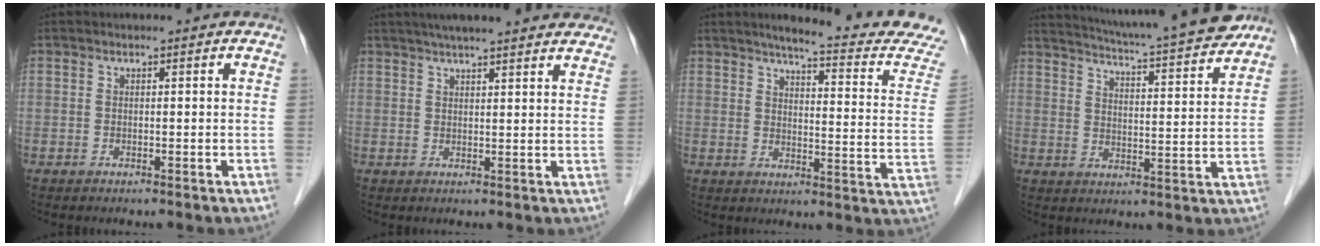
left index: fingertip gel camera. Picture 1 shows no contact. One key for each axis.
{"total": 19.1, "fx": 16.6, "fy": 1.9, "fz": 9.3, "tx": -0.134, "ty": 0.031, "tz": 0.205}
{"total": 17.2, "fx": 16.0, "fy": -0.8, "fz": 6.2, "tx": -0.081, "ty": -0.091, "tz": 0.177}
{"total": 18.1, "fx": 16.4, "fy": 0.6, "fz": 7.6, "tx": -0.125, "ty": -0.013, "tz": 0.226}